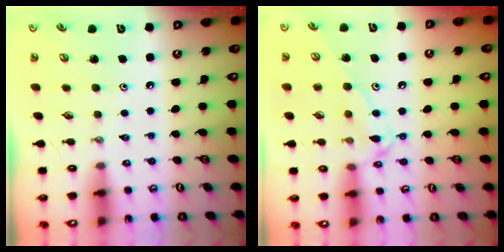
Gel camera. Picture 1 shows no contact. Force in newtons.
{"total": 11.5, "press": 11.4, "slide": 0.9}